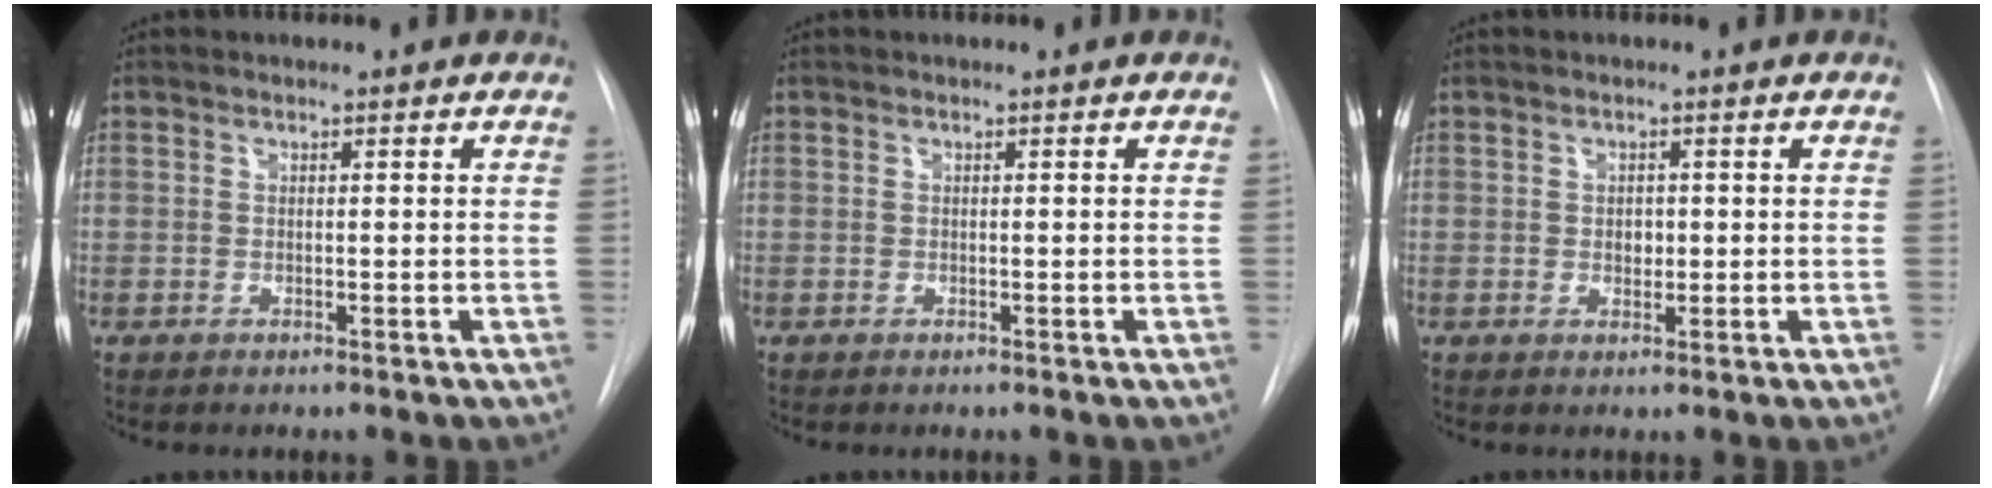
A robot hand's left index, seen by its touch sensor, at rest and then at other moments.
{"total": 0.0}
{"total": 1.4, "force": [0.1, 1.1, 0.9], "torque": [-0.013, 0.000, 0.004]}